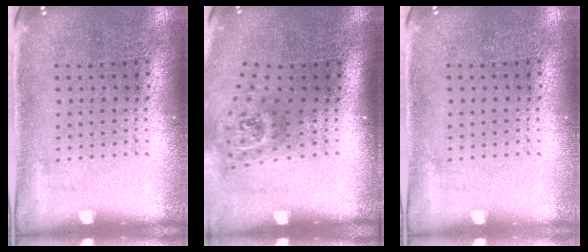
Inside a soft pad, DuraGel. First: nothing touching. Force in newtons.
{"total": 1.9, "press": 1.2, "slide": 1.4}
{"total": 0.0}